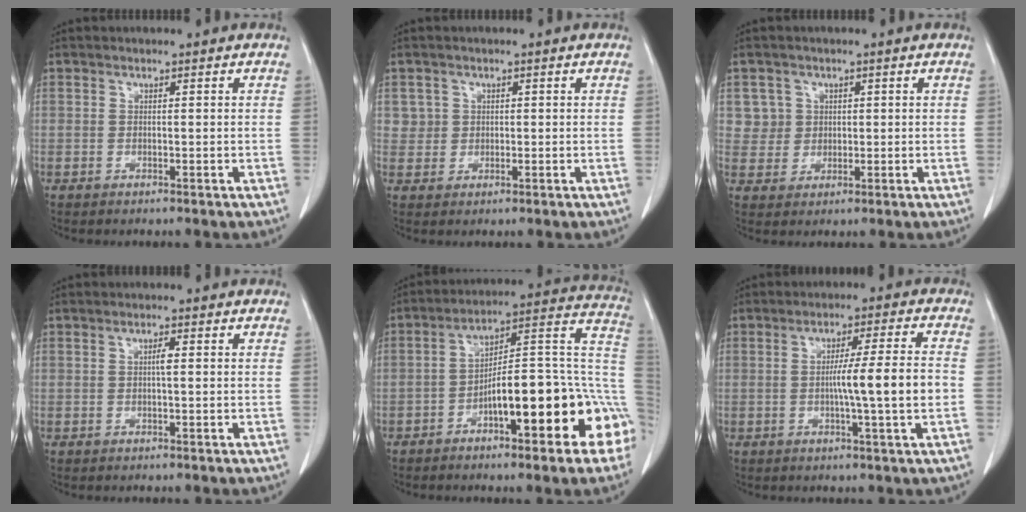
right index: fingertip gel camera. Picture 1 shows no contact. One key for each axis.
{"total": 2.3, "fx": 0.7, "fy": 2.2, "fz": -0.1, "tx": 0.021, "ty": 0.003, "tz": 0.008}
{"total": 3.9, "fx": 1.3, "fy": 3.7, "fz": -0.4, "tx": 0.026, "ty": 0.007, "tz": 0.024}
{"total": 1.2, "fx": 0.1, "fy": 0.1, "fz": 1.2, "tx": -0.023, "ty": 0.003, "tz": 0.001}
{"total": 18.8, "fx": -6.6, "fy": 4.6, "fz": 17.0, "tx": -0.170, "ty": 0.042, "tz": -0.087}
{"total": 8.4, "fx": -1.1, "fy": -0.9, "fz": 8.3, "tx": -0.129, "ty": 0.002, "tz": -0.018}